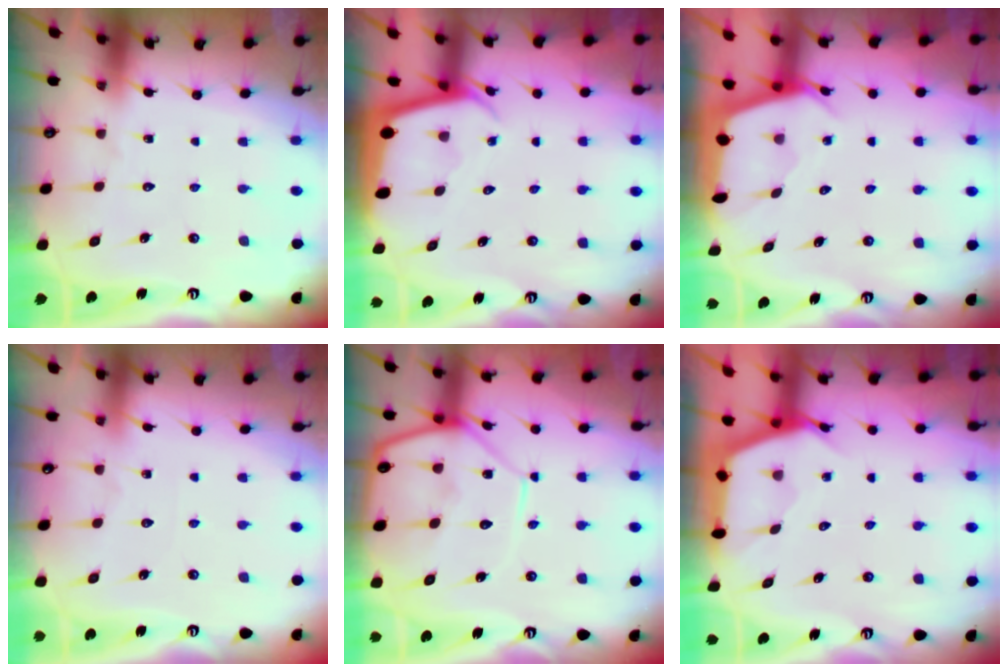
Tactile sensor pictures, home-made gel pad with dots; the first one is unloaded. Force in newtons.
{"total": 2.1, "press": 2.1, "slide": 0.1}
{"total": 2.6, "press": 2.6, "slide": 0.3}
{"total": 2.3, "press": 2.3, "slide": 0.3}
{"total": 11.8, "press": 11.8, "slide": 1.0}
{"total": 2.6, "press": 2.5, "slide": 0.3}